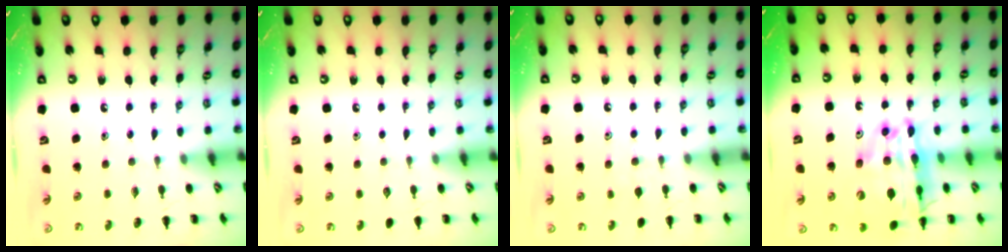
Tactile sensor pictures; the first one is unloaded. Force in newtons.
{"total": 0.0}
{"total": 4.2, "press": 3.9, "slide": 1.5}
{"total": 20.4, "press": 20.0, "slide": 4.4}